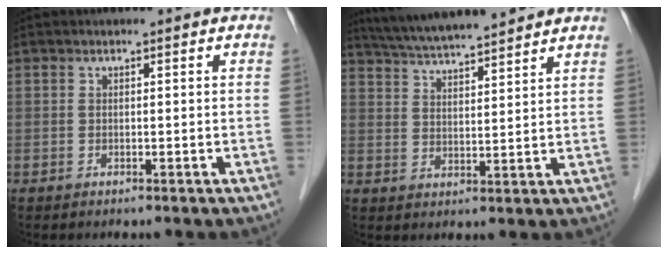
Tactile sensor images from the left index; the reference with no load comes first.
{"total": 13.6, "force": [12.2, 1.1, 5.8], "torque": [-0.099, 0.024, 0.197]}